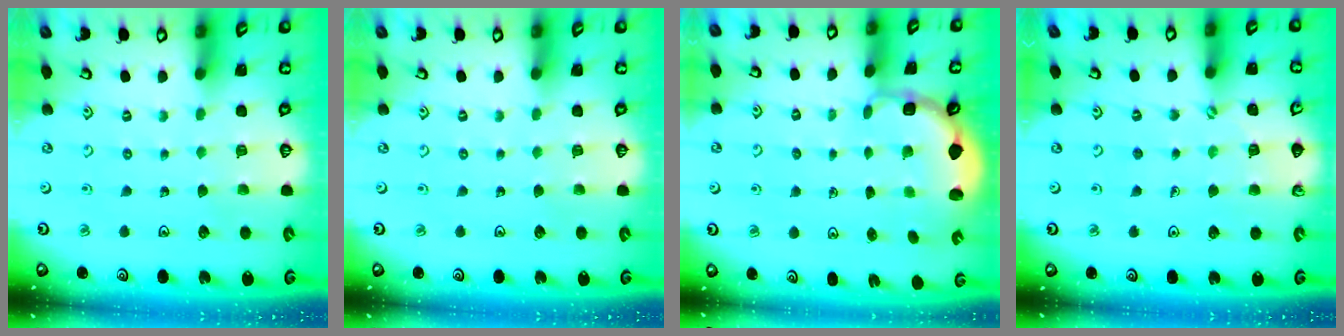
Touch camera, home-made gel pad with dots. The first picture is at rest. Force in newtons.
{"total": 0.0}
{"total": 2.7, "press": 2.1, "slide": 1.7}
{"total": 2.7, "press": 2.7, "slide": 0.4}